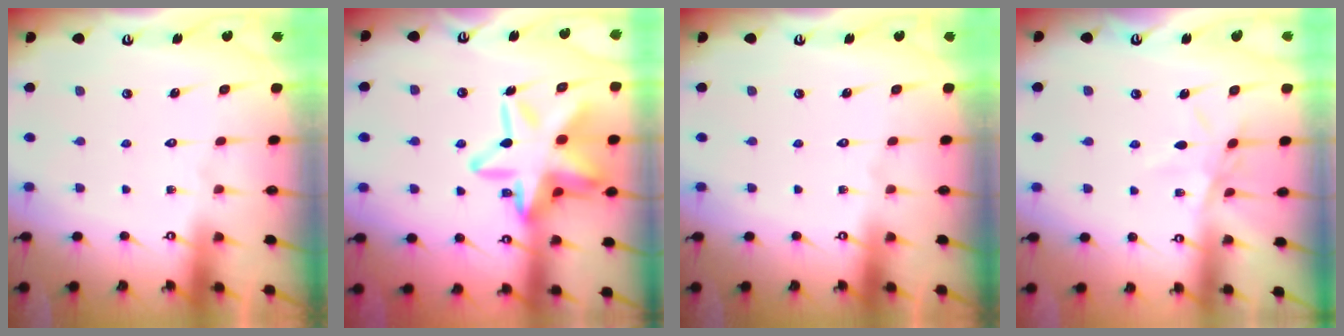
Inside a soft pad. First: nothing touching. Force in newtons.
{"total": 21.5, "press": 21.4, "slide": 1.8}
{"total": 0.0}
{"total": 5.1, "press": 5.0, "slide": 0.7}